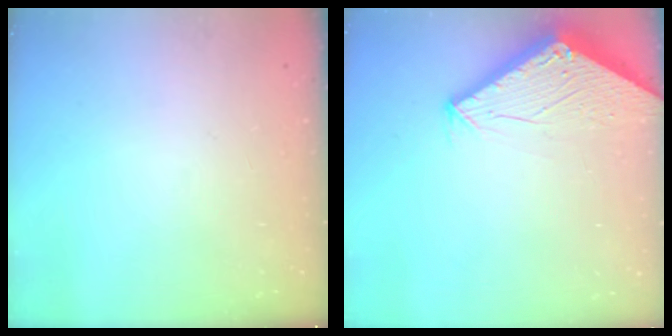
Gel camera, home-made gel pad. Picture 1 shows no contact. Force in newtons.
{"total": 2.8, "press": 2.8, "slide": 0.1}